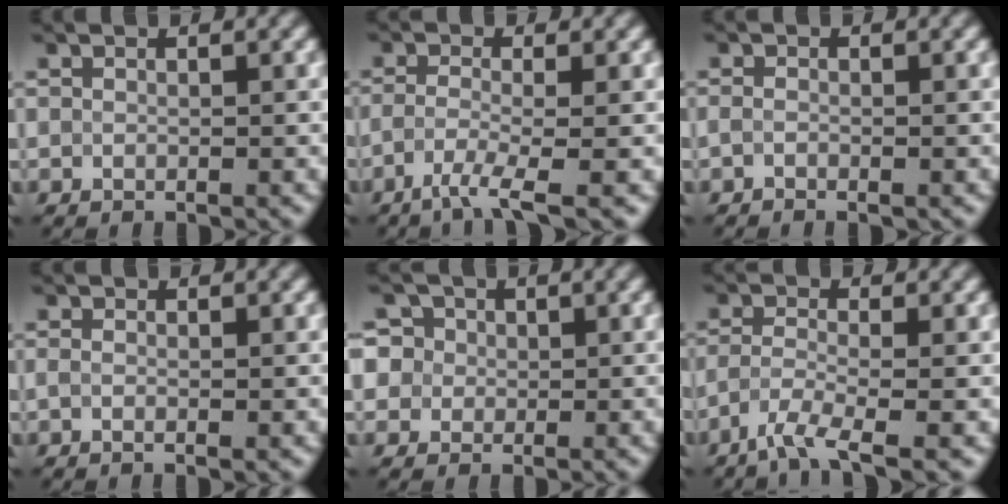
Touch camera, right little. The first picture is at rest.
{"total": 3.5, "force": [-2.4, 0.3, 2.6], "torque": [-0.042, -0.001, -0.055]}
{"total": 1.4, "force": [-1.3, 0.2, 0.5], "torque": [-0.007, -0.005, -0.016]}
{"total": 0.9, "force": [-0.4, 0.0, 0.8], "torque": [-0.011, 0.003, -0.001]}
{"total": 5.3, "force": [2.1, 4.5, 1.9], "torque": [-0.031, 0.035, 0.015]}
{"total": 3.8, "force": [-2.9, 0.3, 2.3], "torque": [-0.044, -0.003, -0.063]}